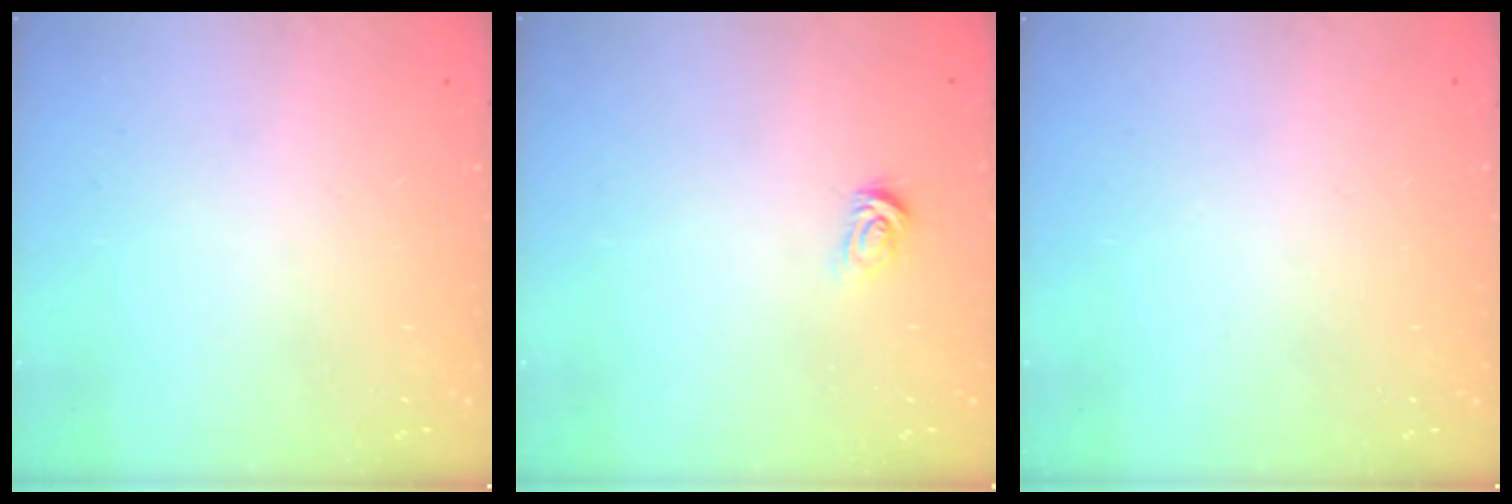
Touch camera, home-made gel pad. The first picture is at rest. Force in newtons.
{"total": 2.8, "press": 2.8, "slide": 0.4}
{"total": 0.0}